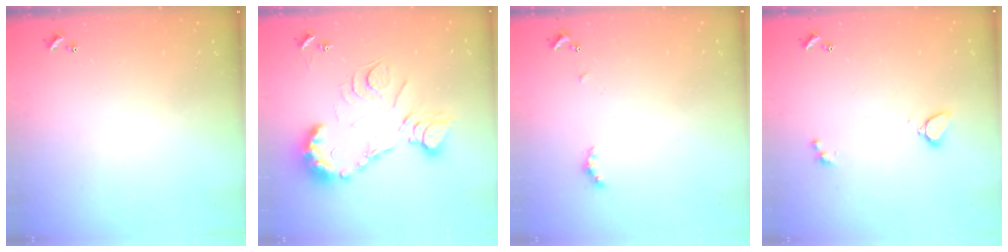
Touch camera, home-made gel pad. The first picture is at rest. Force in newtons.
{"total": 15.7, "press": 15.6, "slide": 1.0}
{"total": 2.6, "press": 2.6, "slide": 0.6}
{"total": 3.9, "press": 3.8, "slide": 0.8}